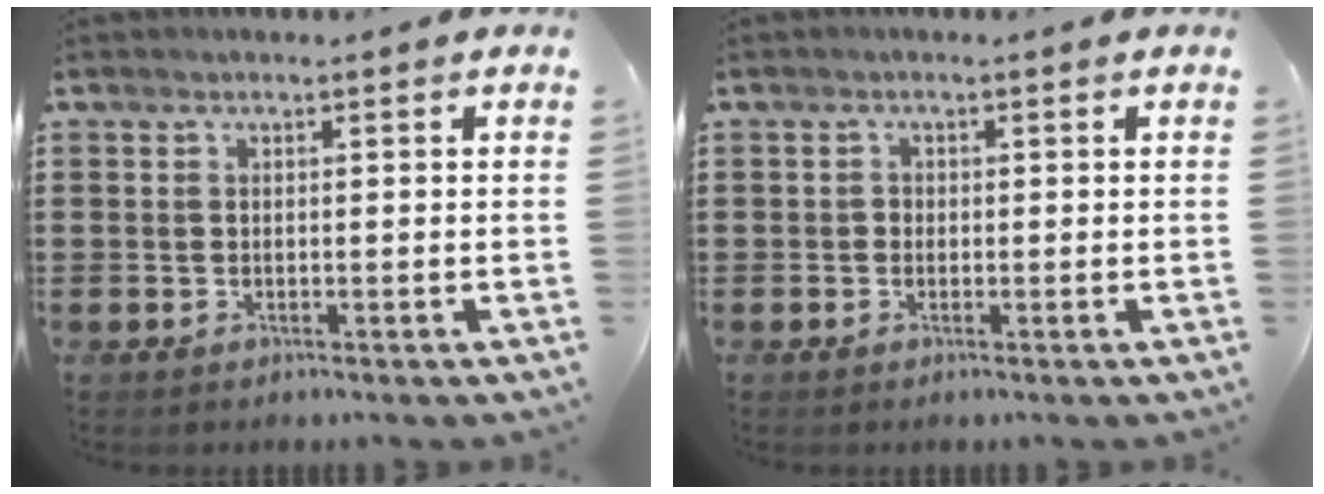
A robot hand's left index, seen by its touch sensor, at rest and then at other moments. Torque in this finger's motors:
{"motor_torque": [0.52, 0.69, 0.02, -0.01]}